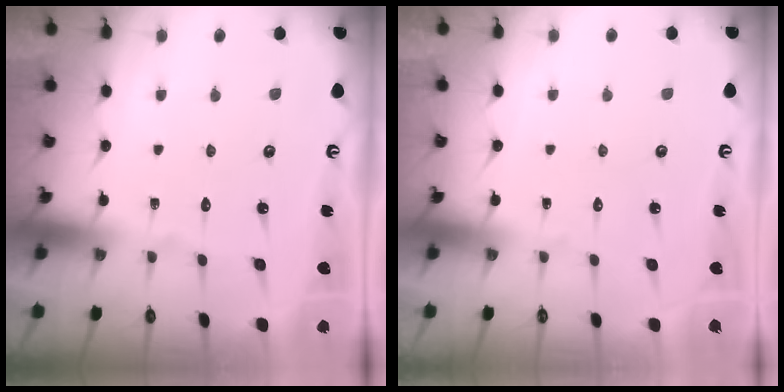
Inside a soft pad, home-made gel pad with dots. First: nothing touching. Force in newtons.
{"total": 0.0}